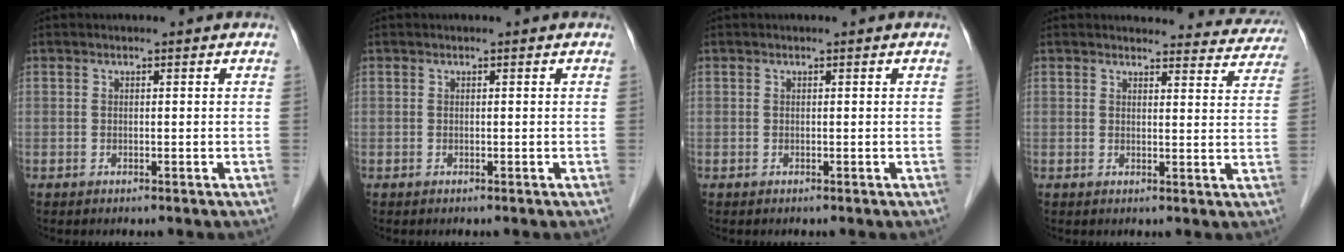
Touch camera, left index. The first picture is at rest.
{"total": 0.0}
{"total": 0.0}
{"total": 13.1, "force": [12.6, 3.1, 1.2], "torque": [0.027, -0.037, 0.111]}